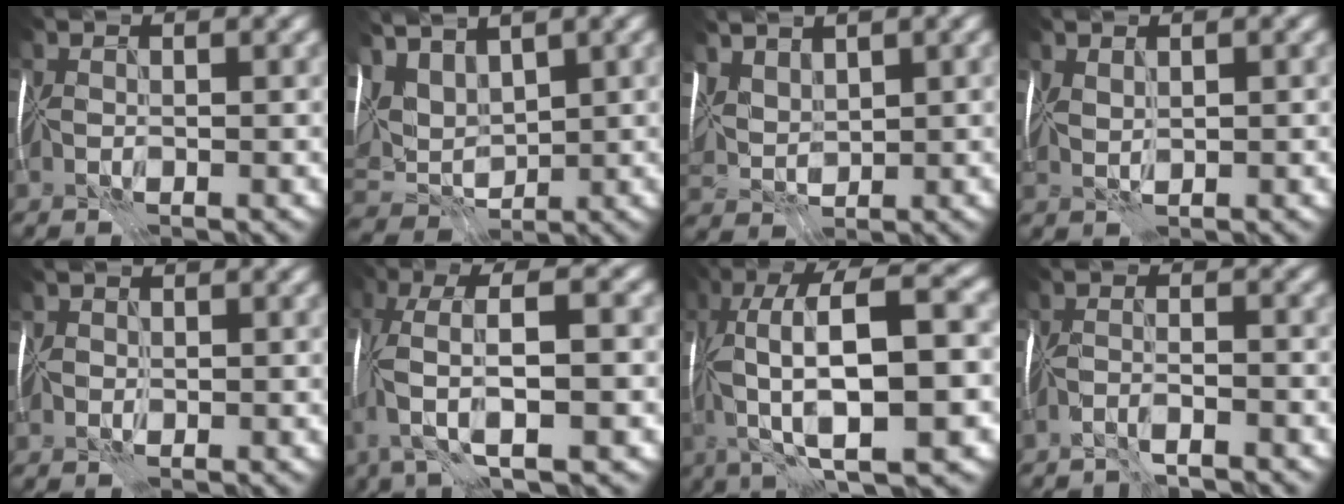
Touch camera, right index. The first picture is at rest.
{"total": 7.3, "force": [5.0, 3.6, 4.0], "torque": [-0.106, 0.026, 0.091]}
{"total": 5.1, "force": [3.7, 2.5, 2.4], "torque": [-0.066, 0.011, 0.081]}
{"total": 0.8, "force": [0.7, -0.4, 0.2], "torque": [-0.008, 0.000, 0.020]}
{"total": 1.3, "force": [0.8, 1.0, 0.3], "torque": [0.002, 0.014, 0.004]}
{"total": 7.7, "force": [-0.4, 1.7, 7.5], "torque": [-0.144, 0.024, -0.012]}
{"total": 12.1, "force": [0.4, 3.1, 11.7], "torque": [-0.209, 0.023, 0.006]}
{"total": 2.6, "force": [-2.4, -0.7, 0.4], "torque": [-0.005, 0.005, -0.045]}